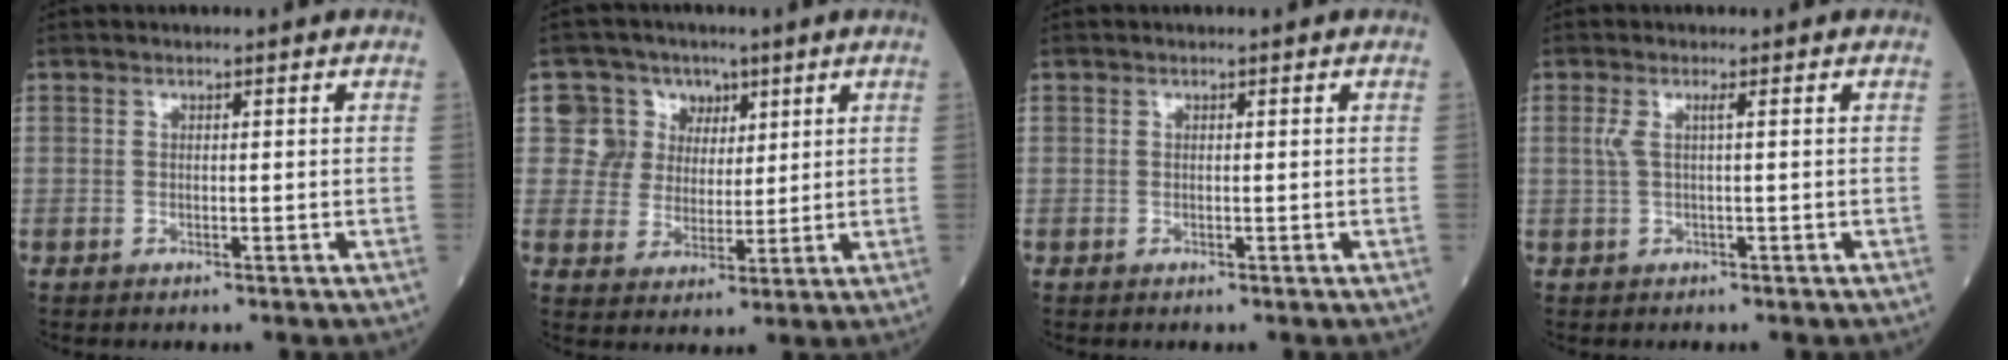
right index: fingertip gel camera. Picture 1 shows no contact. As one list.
[{"total": 7.3, "force": [2.9, 6.7, 0.4], "torque": [0.001, 0.017, 0.053]}, {"total": 0.0}, {"total": 1.7, "force": [0.4, -0.1, 1.6], "torque": [-0.046, 0.011, 0.010]}]